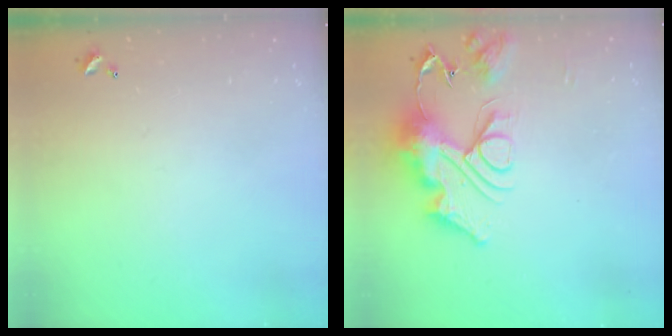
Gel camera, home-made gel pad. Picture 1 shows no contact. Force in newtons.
{"total": 17.1, "press": 17.1, "slide": 1.7}